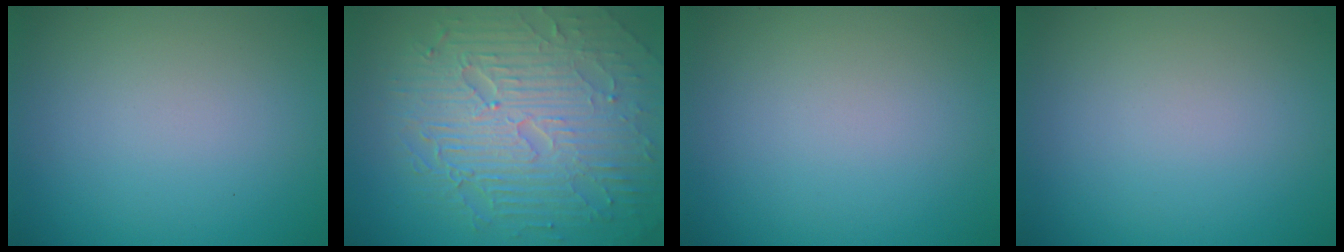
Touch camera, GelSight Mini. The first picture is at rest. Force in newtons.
{"total": 9.7, "press": 6.2, "slide": 7.4}
{"total": 0.0}
{"total": 0.0}